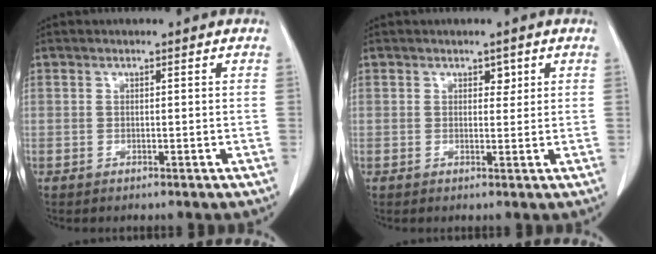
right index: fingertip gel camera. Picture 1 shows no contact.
{"total": 1.4, "force": [0.7, 0.9, 0.8], "torque": [-0.007, -0.003, 0.010]}